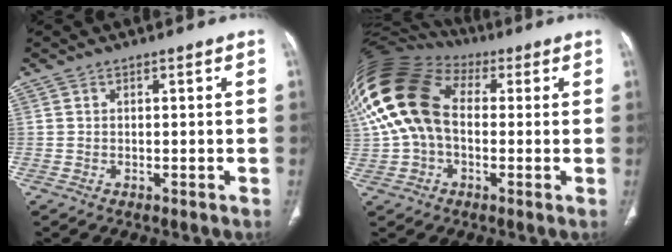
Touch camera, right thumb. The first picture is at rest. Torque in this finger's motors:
{"motor_torque": [-0.77, 2.91, 2.54, -0.01, 0.78]}